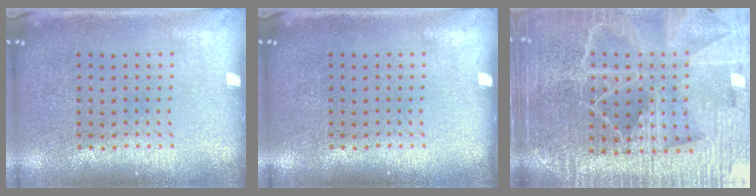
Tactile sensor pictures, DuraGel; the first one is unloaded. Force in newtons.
{"total": 0.0}
{"total": 5.9, "press": 5.2, "slide": 2.9}